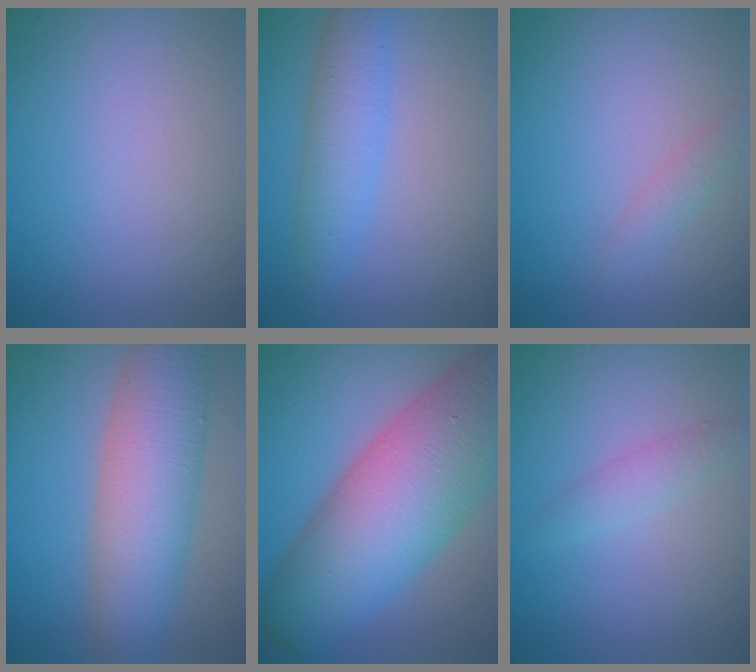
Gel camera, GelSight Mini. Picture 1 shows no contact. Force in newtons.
{"total": 3.8, "press": 3.8, "slide": 0.1}
{"total": 1.2, "press": 1.2, "slide": 0.0}
{"total": 8.4, "press": 8.4, "slide": 0.3}
{"total": 14.1, "press": 14.1, "slide": 0.5}
{"total": 1.6, "press": 1.6, "slide": 0.0}